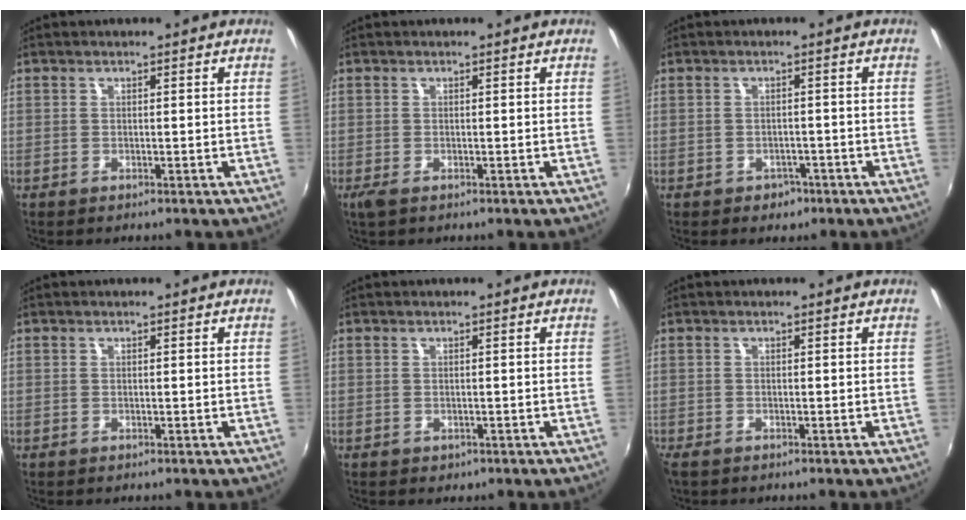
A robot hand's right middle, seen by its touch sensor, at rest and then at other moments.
{"total": 1.4, "force": [-0.7, 0.4, 1.2], "torque": [-0.023, -0.006, -0.013]}
{"total": 3.2, "force": [-1.8, 2.4, 0.9], "torque": [-0.023, -0.002, -0.022]}
{"total": 0.0}
{"total": 0.7, "force": [-0.3, 0.7, 0.2], "torque": [-0.002, -0.004, -0.004]}
{"total": 1.3, "force": [-1.1, 0.6, 0.5], "torque": [-0.013, -0.007, -0.021]}